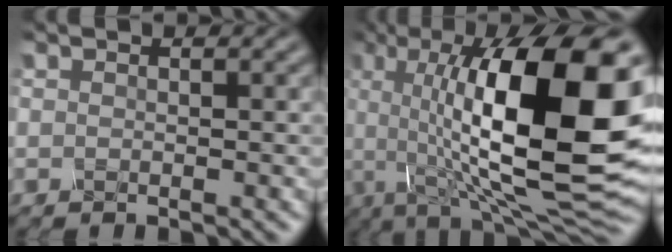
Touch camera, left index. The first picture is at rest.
{"total": 17.9, "force": [1.5, 6.3, 16.8], "torque": [-0.240, 0.016, 0.020]}